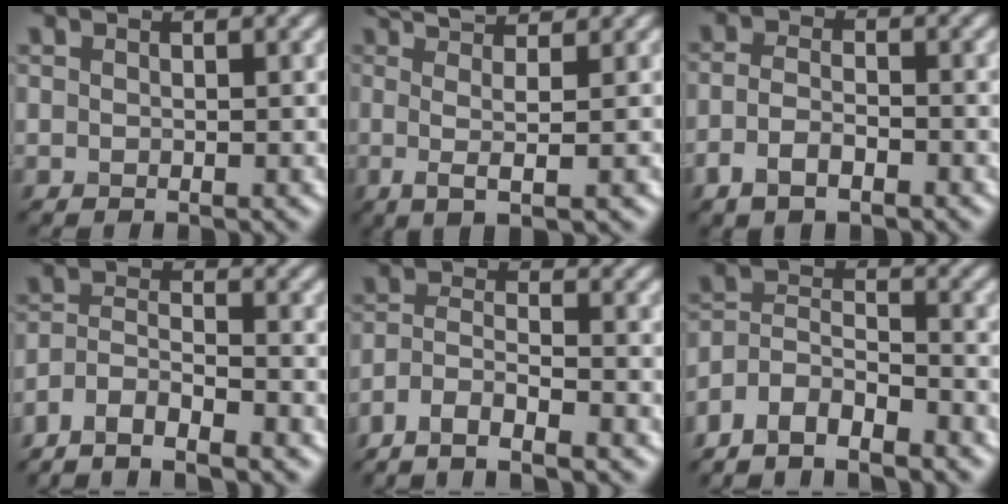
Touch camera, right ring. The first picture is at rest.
{"total": 5.2, "force": [2.0, 1.0, 4.7], "torque": [-0.081, 0.004, 0.024]}
{"total": 2.9, "force": [-1.5, 1.3, 2.1], "torque": [-0.041, -0.001, -0.034]}
{"total": 4.6, "force": [-3.9, 0.9, 2.2], "torque": [-0.040, -0.003, -0.080]}
{"total": 4.7, "force": [-3.8, 0.9, 2.6], "torque": [-0.049, -0.003, -0.077]}
{"total": 5.2, "force": [-4.5, 1.5, 2.1], "torque": [-0.032, -0.002, -0.091]}